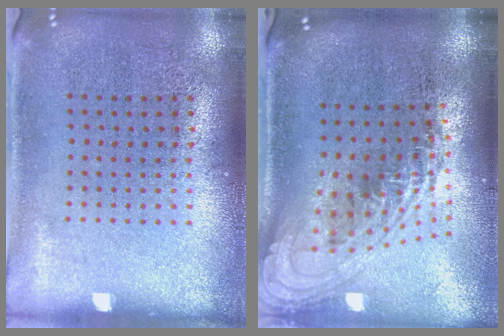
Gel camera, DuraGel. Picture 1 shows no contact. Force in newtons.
{"total": 2.3, "press": 1.7, "slide": 1.5}